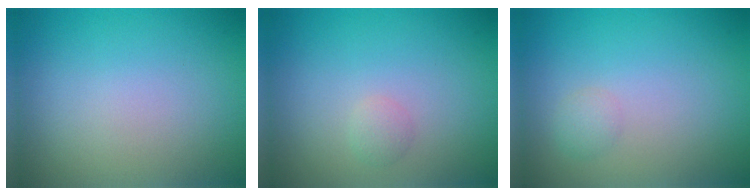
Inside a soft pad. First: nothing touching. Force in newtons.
{"total": 0.9, "press": 0.9, "slide": 0.1}
{"total": 1.0, "press": 1.0, "slide": 0.0}